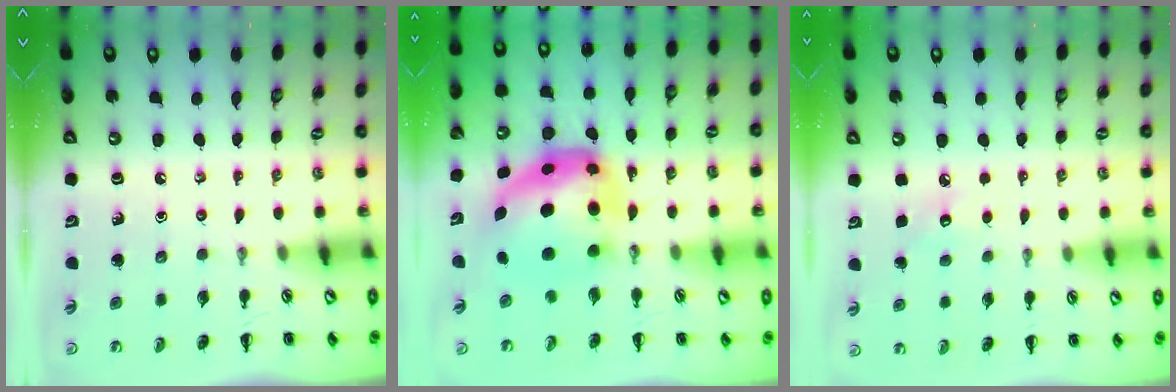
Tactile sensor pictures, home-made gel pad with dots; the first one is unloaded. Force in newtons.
{"total": 8.6, "press": 8.2, "slide": 2.5}
{"total": 5.5, "press": 5.3, "slide": 1.4}